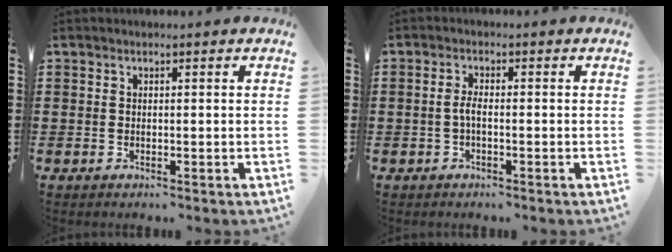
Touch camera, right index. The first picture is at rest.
{"total": 2.3, "force": [-0.6, 0.6, 2.1], "torque": [-0.054, -0.003, -0.018]}